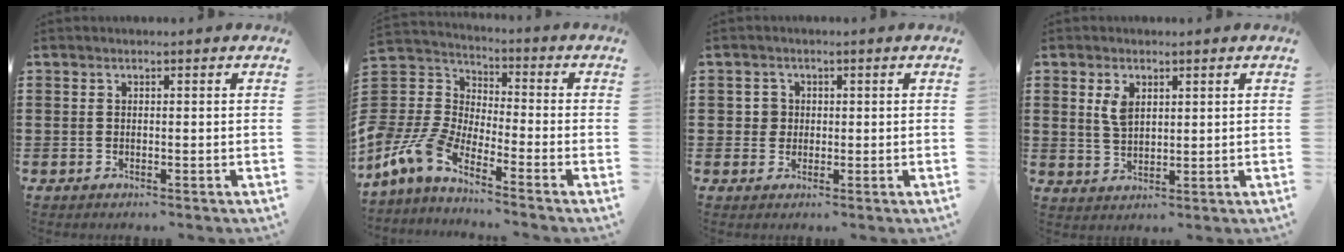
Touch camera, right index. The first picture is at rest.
{"total": 7.0, "force": [-5.6, 2.9, 3.0], "torque": [-0.111, -0.008, -0.123]}
{"total": 2.1, "force": [0.2, 2.0, 0.5], "torque": [-0.018, 0.010, 0.002]}
{"total": 3.5, "force": [1.6, 1.8, 2.5], "torque": [-0.056, 0.005, 0.029]}